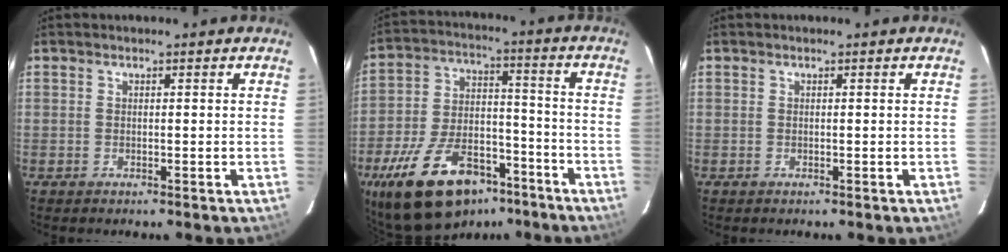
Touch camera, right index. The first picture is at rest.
{"total": 20.8, "force": [-13.6, 10.2, 12.0], "torque": [-0.239, -0.001, -0.215]}
{"total": 0.0}